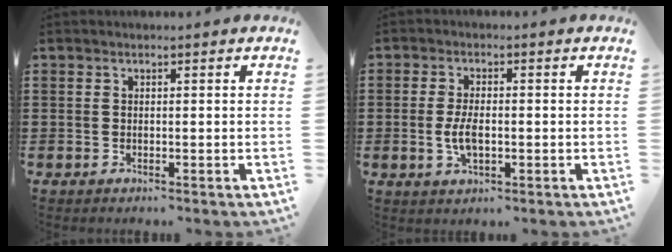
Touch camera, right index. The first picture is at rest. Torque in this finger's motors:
{"motor_torque": [2.14, 0.00, 0.15, 0.05]}